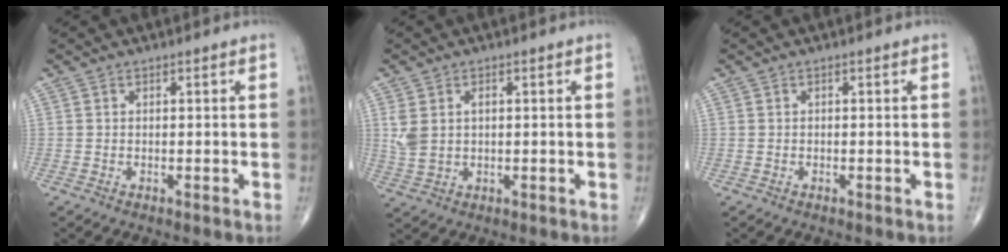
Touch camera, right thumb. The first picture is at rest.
{"total": 5.2, "force": [1.0, 3.3, 3.9], "torque": [-0.091, 0.007, 0.027]}
{"total": 0.0}